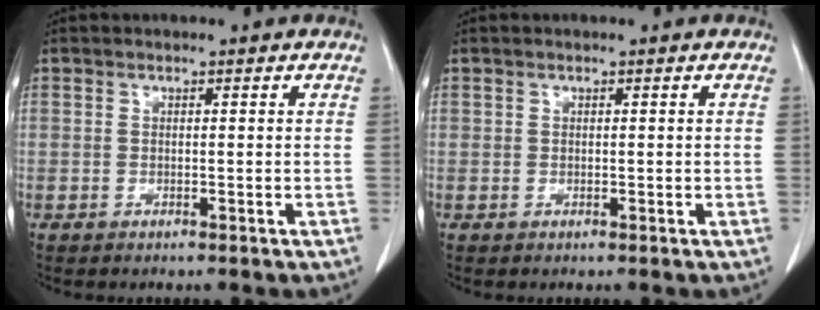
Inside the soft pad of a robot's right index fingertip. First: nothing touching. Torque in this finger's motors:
{"motor_torque": [-0.15, 0.13, -0.04, -0.01]}